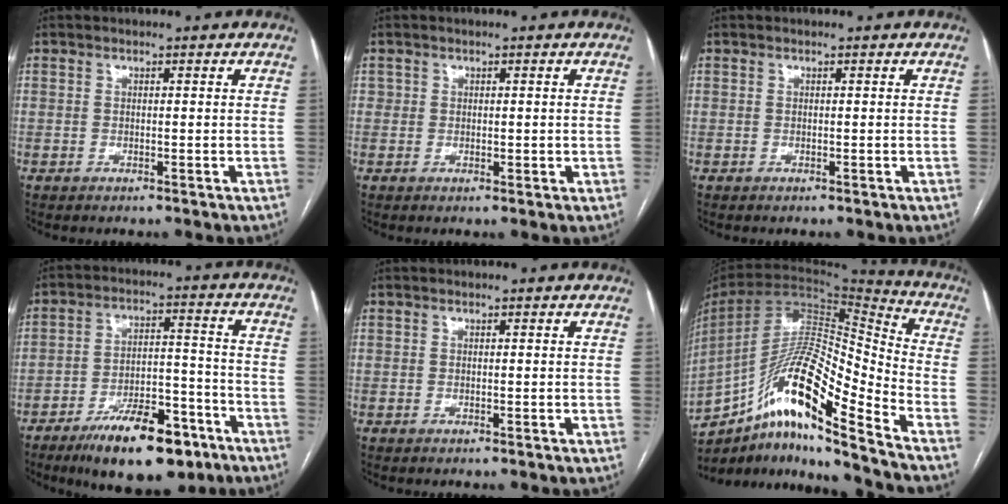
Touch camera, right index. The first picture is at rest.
{"total": 1.7, "force": [0.2, 1.4, 0.9], "torque": [-0.011, 0.003, 0.004]}
{"total": 0.0}
{"total": 14.5, "force": [-9.4, 5.2, 9.7], "torque": [-0.148, 0.019, -0.146]}
{"total": 0.0}
{"total": 19.1, "force": [-12.6, 1.3, 14.3], "torque": [-0.279, 0.012, -0.227]}